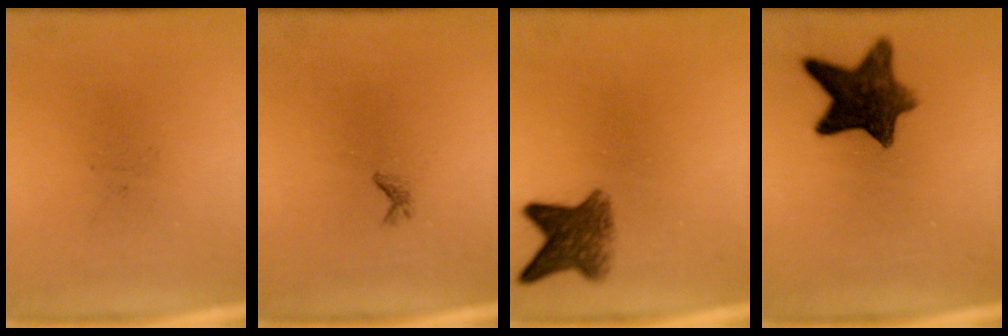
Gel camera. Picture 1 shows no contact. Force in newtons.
{"total": 0.6}
{"total": 5.8}
{"total": 10.2}